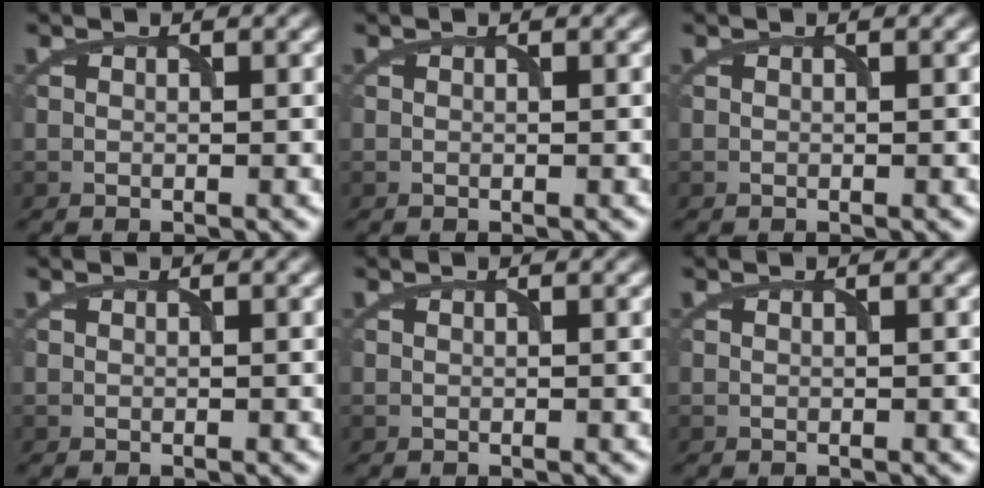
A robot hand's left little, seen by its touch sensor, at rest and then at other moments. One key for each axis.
{"total": 0.0}
{"total": 0.0}
{"total": 0.0}
{"total": 0.0}
{"total": 0.0}